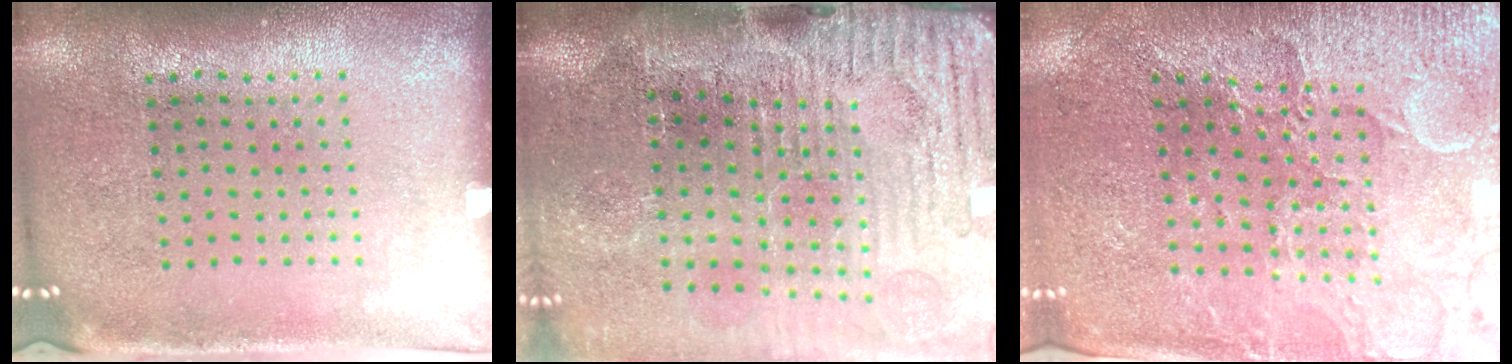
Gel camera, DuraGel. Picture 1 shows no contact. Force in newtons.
{"total": 4.7, "press": 4.0, "slide": 2.5}
{"total": 3.3, "press": 3.3, "slide": 0.5}